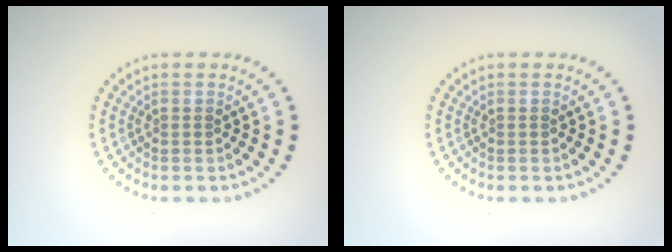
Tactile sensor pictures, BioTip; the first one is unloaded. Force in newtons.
{"total": 0.0}